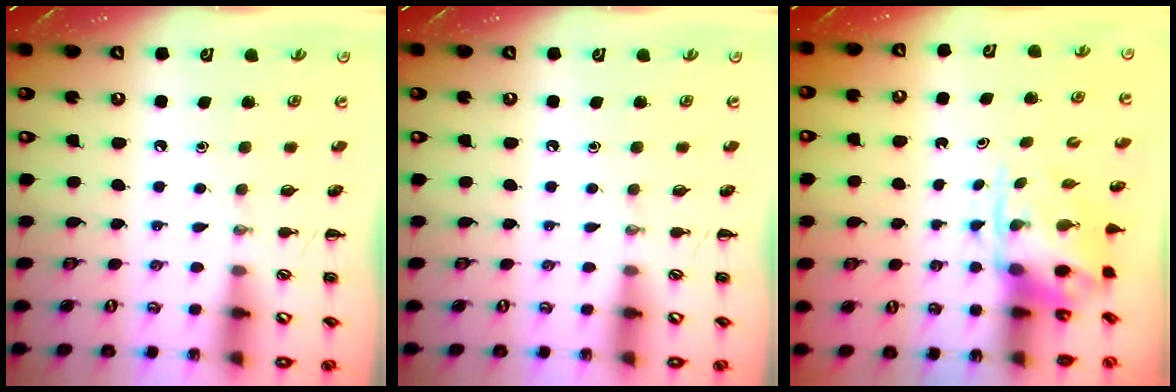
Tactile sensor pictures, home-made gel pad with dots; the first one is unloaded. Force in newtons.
{"total": 0.0}
{"total": 4.3, "press": 4.3, "slide": 0.5}